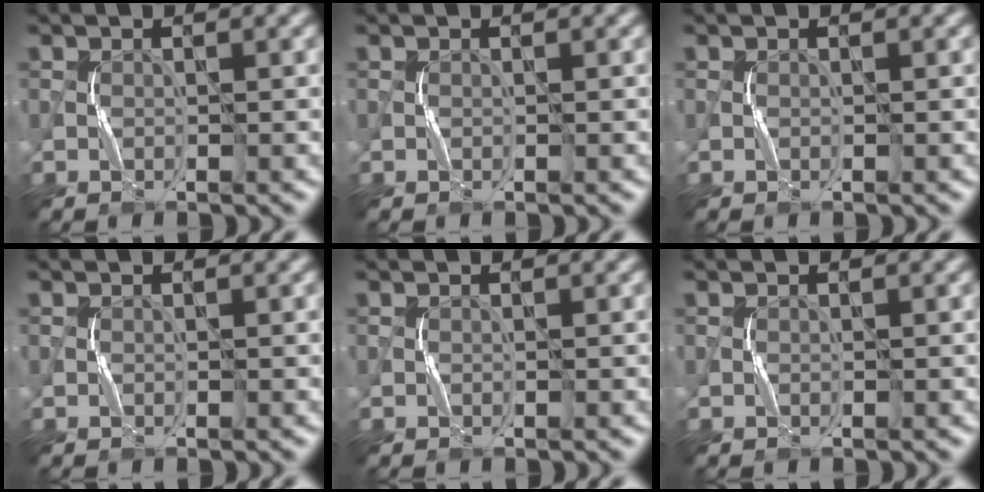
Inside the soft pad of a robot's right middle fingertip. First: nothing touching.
{"total": 0.0}
{"total": 0.0}
{"total": 0.0}
{"total": 0.0}
{"total": 0.0}